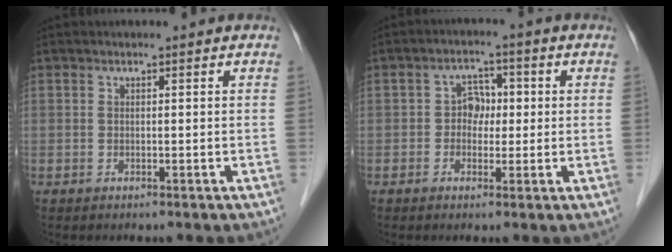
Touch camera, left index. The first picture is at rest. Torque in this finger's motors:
{"motor_torque": [-0.05, 0.03, 0.05, 0.01]}